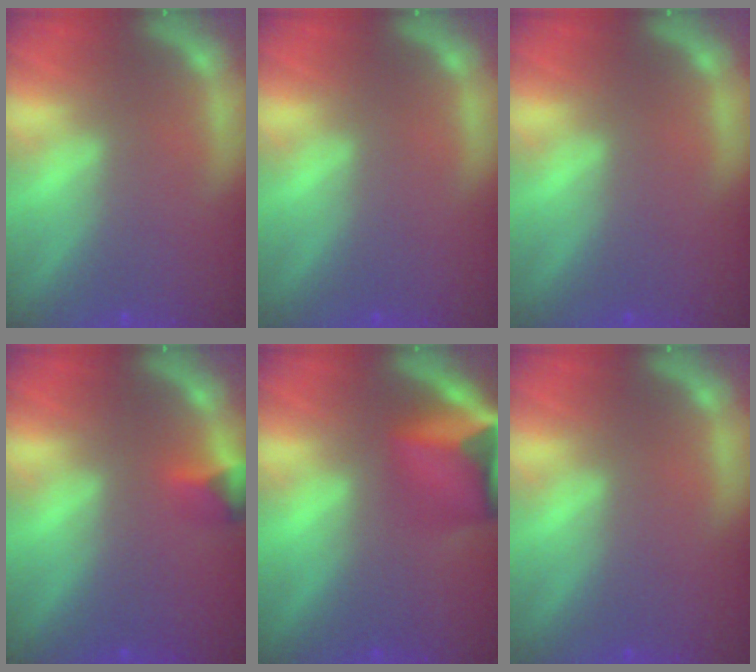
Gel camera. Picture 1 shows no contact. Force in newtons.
{"total": 0.0}
{"total": 0.0}
{"total": 1.9}
{"total": 8.4}
{"total": 0.0}